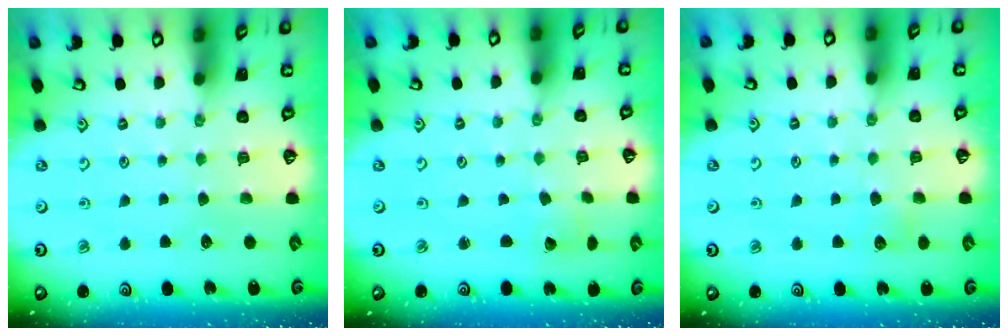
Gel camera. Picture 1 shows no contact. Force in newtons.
{"total": 2.0, "press": 2.0, "slide": 0.1}
{"total": 3.7, "press": 3.7, "slide": 0.4}